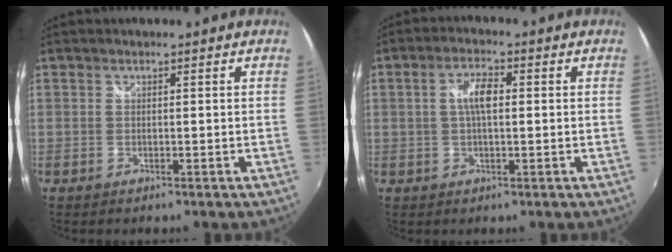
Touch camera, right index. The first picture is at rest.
{"total": 4.5, "force": [0.4, 1.7, 4.2], "torque": [-0.080, 0.010, 0.006]}